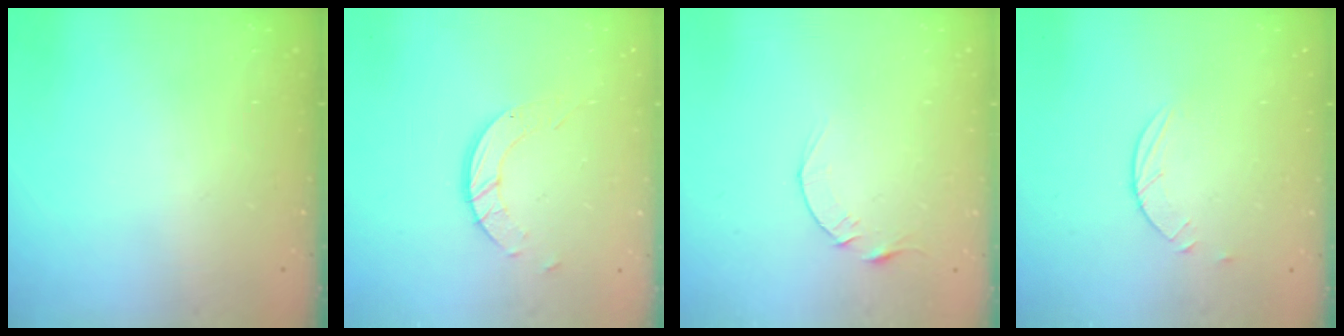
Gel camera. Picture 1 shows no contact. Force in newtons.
{"total": 5.9, "press": 5.9, "slide": 0.5}
{"total": 3.9, "press": 3.9, "slide": 0.5}
{"total": 2.9, "press": 2.8, "slide": 0.3}